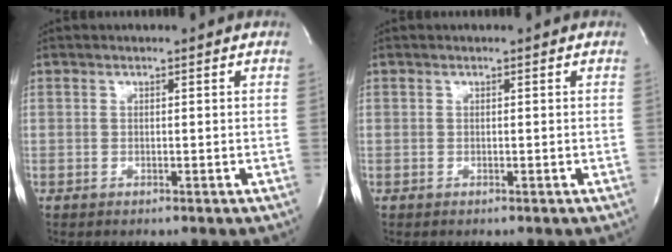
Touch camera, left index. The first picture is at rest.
{"total": 0.0}